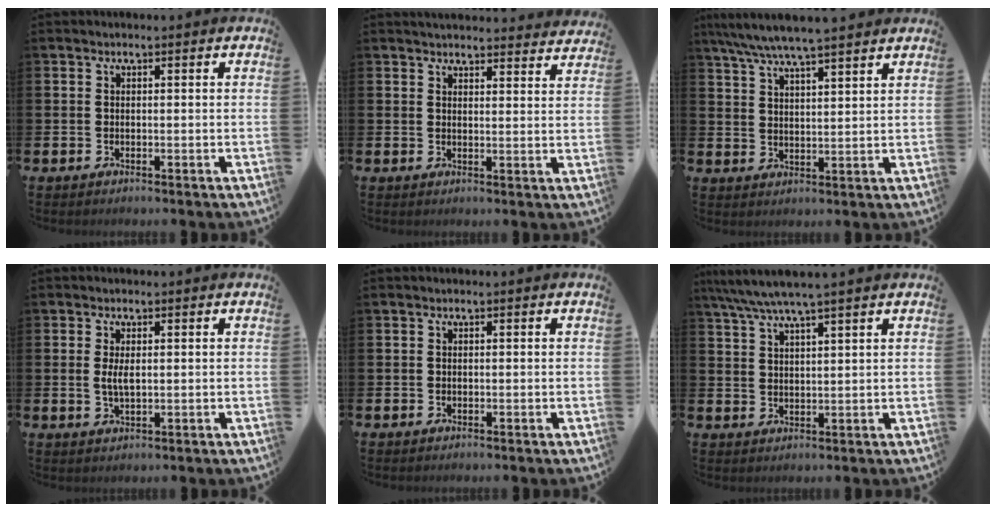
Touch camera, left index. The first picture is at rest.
{"total": 3.7, "force": [3.7, 0.4, 0.3], "torque": [-0.002, -0.023, 0.065]}
{"total": 6.6, "force": [6.2, 0.3, 2.3], "torque": [-0.068, -0.021, 0.113]}
{"total": 2.7, "force": [0.4, 1.0, 2.4], "torque": [-0.045, 0.002, 0.005]}
{"total": 0.0}
{"total": 5.1, "force": [4.5, -0.3, 2.5], "torque": [-0.064, -0.013, 0.080]}